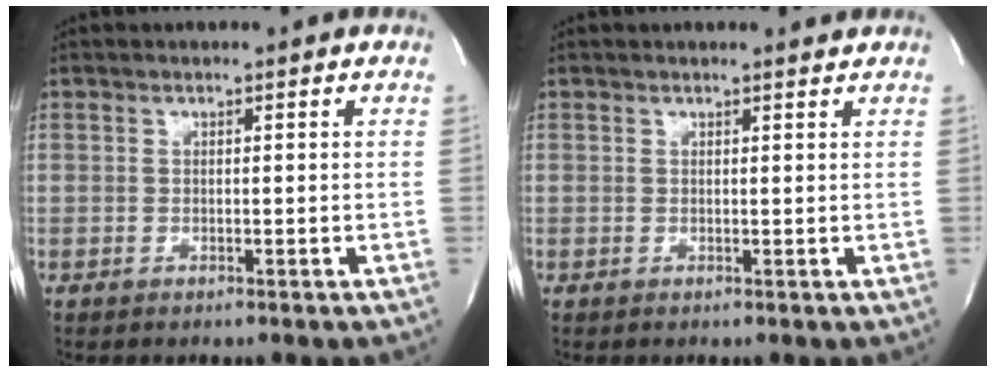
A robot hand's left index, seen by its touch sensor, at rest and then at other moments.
{"total": 1.1, "force": [1.1, -0.1, 0.0], "torque": [-0.008, -0.010, 0.009]}